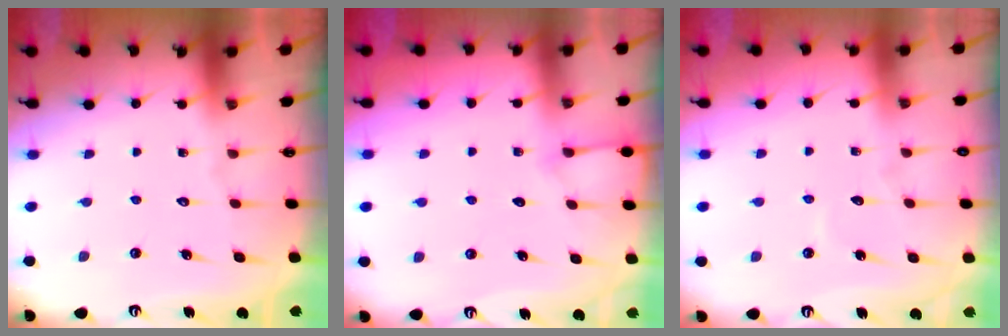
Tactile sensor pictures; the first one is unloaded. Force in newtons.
{"total": 5.7, "press": 5.6, "slide": 0.7}
{"total": 3.7, "press": 3.7, "slide": 0.4}